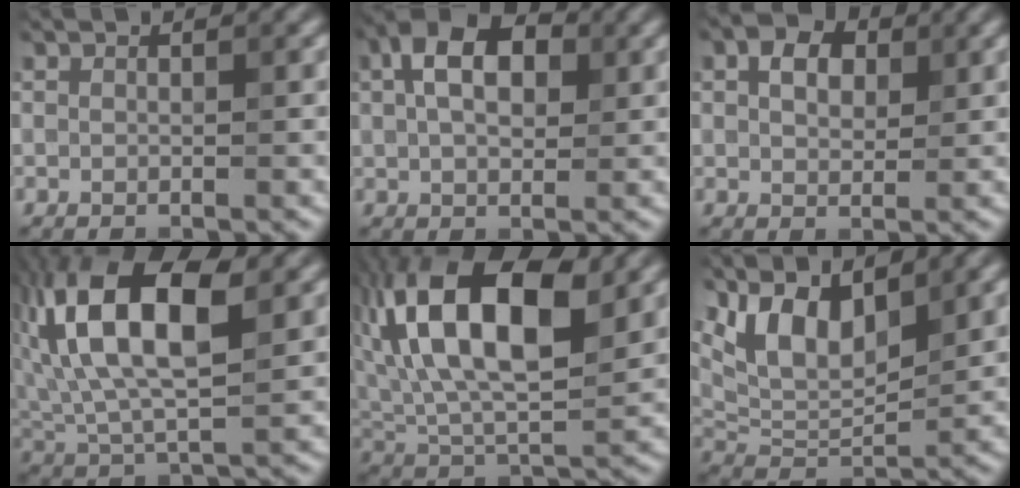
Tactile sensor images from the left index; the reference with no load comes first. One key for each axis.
{"total": 6.9, "fx": 2.1, "fy": 4.2, "fz": 5.0, "tx": -0.093, "ty": 0.025, "tz": 0.017}
{"total": 3.2, "fx": 1.2, "fy": 2.2, "fz": 2.1, "tx": -0.039, "ty": 0.006, "tz": 0.017}
{"total": 12.0, "fx": 3.0, "fy": 5.6, "fz": 10.2, "tx": -0.198, "ty": 0.019, "tz": 0.048}
{"total": 14.2, "fx": 4.2, "fy": 7.1, "fz": 11.6, "tx": -0.207, "ty": 0.021, "tz": 0.069}
{"total": 6.4, "fx": 3.5, "fy": 2.9, "fz": 4.5, "tx": -0.085, "ty": -0.007, "tz": 0.068}